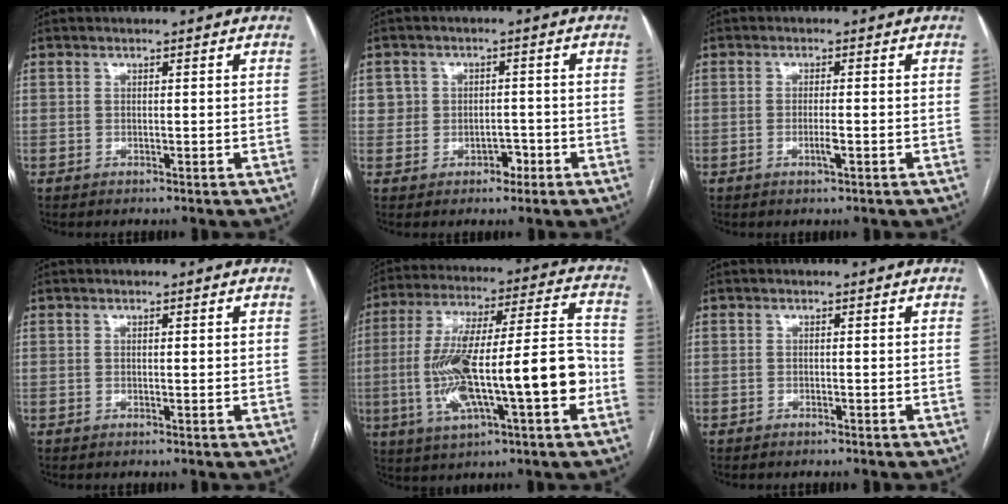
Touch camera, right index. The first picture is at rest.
{"total": 3.7, "force": [-0.7, 3.4, 1.1], "torque": [0.001, 0.012, -0.007]}
{"total": 2.0, "force": [-0.7, 0.1, 1.8], "torque": [-0.036, -0.003, -0.012]}
{"total": 0.7, "force": [0.2, 0.1, 0.7], "torque": [-0.013, 0.000, 0.002]}
{"total": 21.3, "force": [-4.6, 3.6, 20.5], "torque": [-0.364, 0.020, -0.066]}
{"total": 0.0}